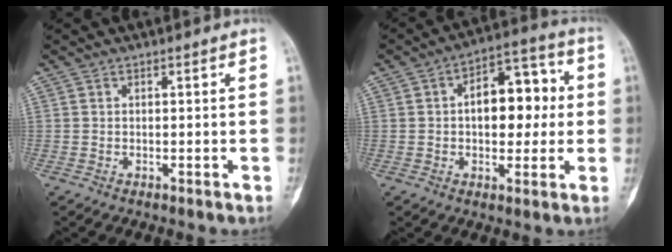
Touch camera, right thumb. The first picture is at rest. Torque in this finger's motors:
{"motor_torque": [1.50, 1.47, 0.50, -0.46, 0.30]}